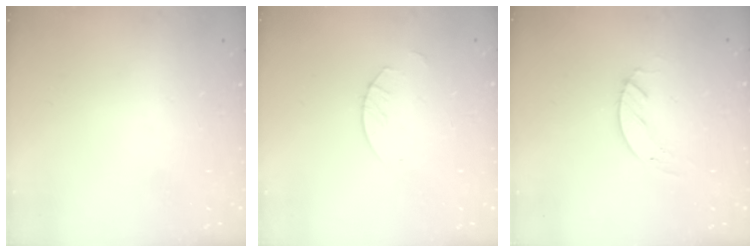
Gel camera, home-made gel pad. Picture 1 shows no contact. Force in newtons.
{"total": 2.7, "press": 2.7, "slide": 0.2}
{"total": 2.4, "press": 2.4, "slide": 0.2}